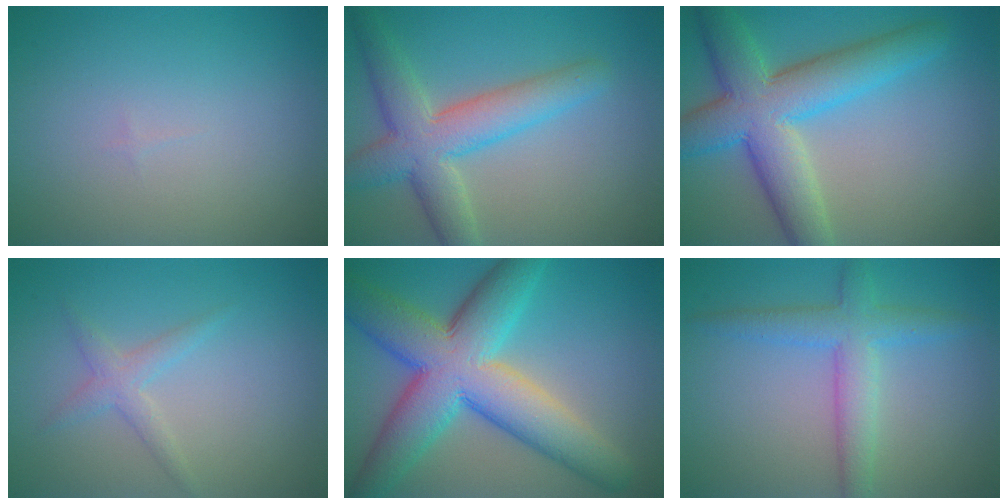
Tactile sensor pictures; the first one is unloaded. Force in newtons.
{"total": 6.4, "press": 6.4, "slide": 0.3}
{"total": 8.6, "press": 8.6, "slide": 0.4}
{"total": 1.9, "press": 1.9, "slide": 0.0}
{"total": 11.6, "press": 11.6, "slide": 0.2}
{"total": 4.0, "press": 4.0, "slide": 0.2}